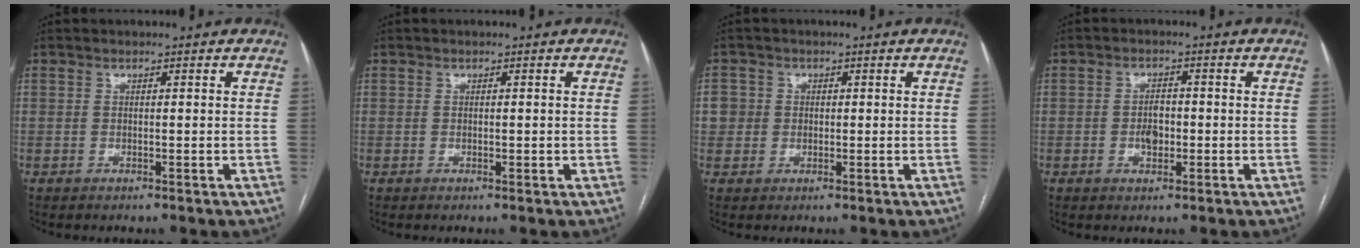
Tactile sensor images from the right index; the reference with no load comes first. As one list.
[{"total": 0.8, "force": [0.0, 0.4, 0.6], "torque": [-0.009, 0.000, 0.002]}, {"total": 3.3, "force": [0.3, 3.3, 0.3], "torque": [0.008, 0.011, 0.006]}, {"total": 3.0, "force": [-0.6, 1.8, 2.3], "torque": [-0.038, 0.004, -0.009]}]